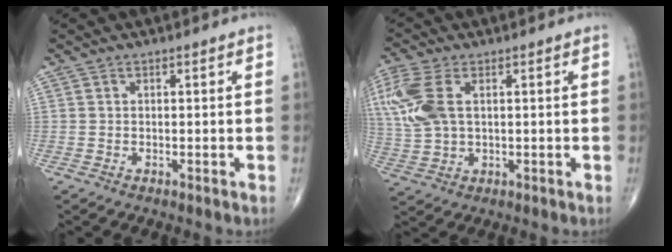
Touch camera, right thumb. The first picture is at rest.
{"total": 11.3, "force": [3.1, 6.3, 8.8], "torque": [-0.231, 0.006, 0.068]}